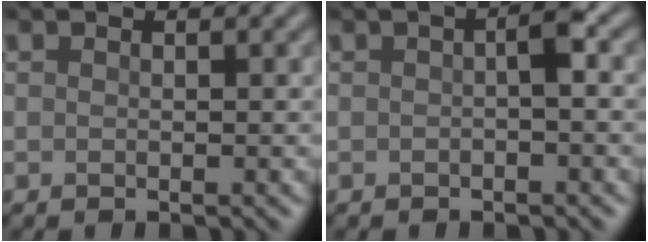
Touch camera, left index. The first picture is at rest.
{"total": 1.7, "force": [-0.3, 0.3, 1.6], "torque": [-0.031, 0.007, -0.003]}